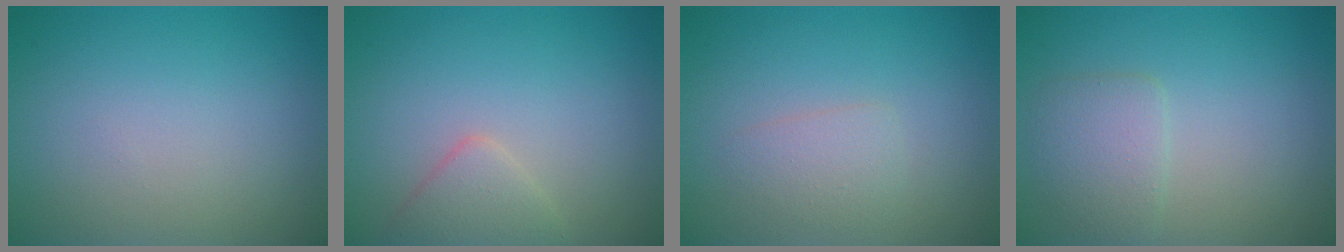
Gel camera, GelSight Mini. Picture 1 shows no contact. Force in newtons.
{"total": 2.2, "press": 2.2, "slide": 0.2}
{"total": 1.6, "press": 1.6, "slide": 0.0}
{"total": 2.4, "press": 2.4, "slide": 0.2}